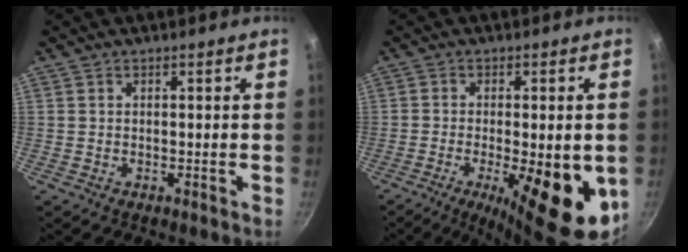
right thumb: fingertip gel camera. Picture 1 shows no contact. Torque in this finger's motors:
{"motor_torque": [-0.03, 0.93, 0.23, -0.03, 0.14]}